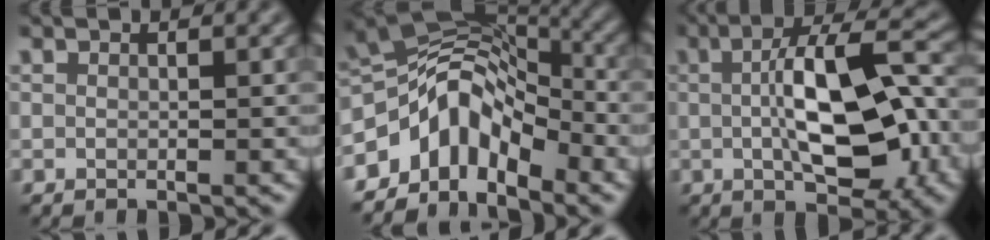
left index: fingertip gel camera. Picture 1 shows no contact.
{"total": 6.8, "force": [-4.0, 3.8, 4.0], "torque": [-0.043, 0.012, -0.081]}
{"total": 10.2, "force": [-0.2, 3.9, 9.4], "torque": [-0.147, 0.012, -0.003]}